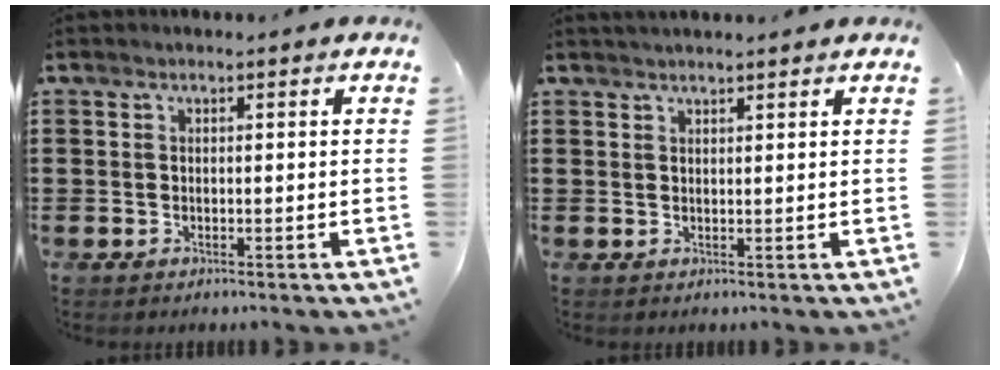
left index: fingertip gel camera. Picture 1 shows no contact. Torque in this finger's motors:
{"motor_torque": [0.02, 0.00, 0.17, 0.00]}